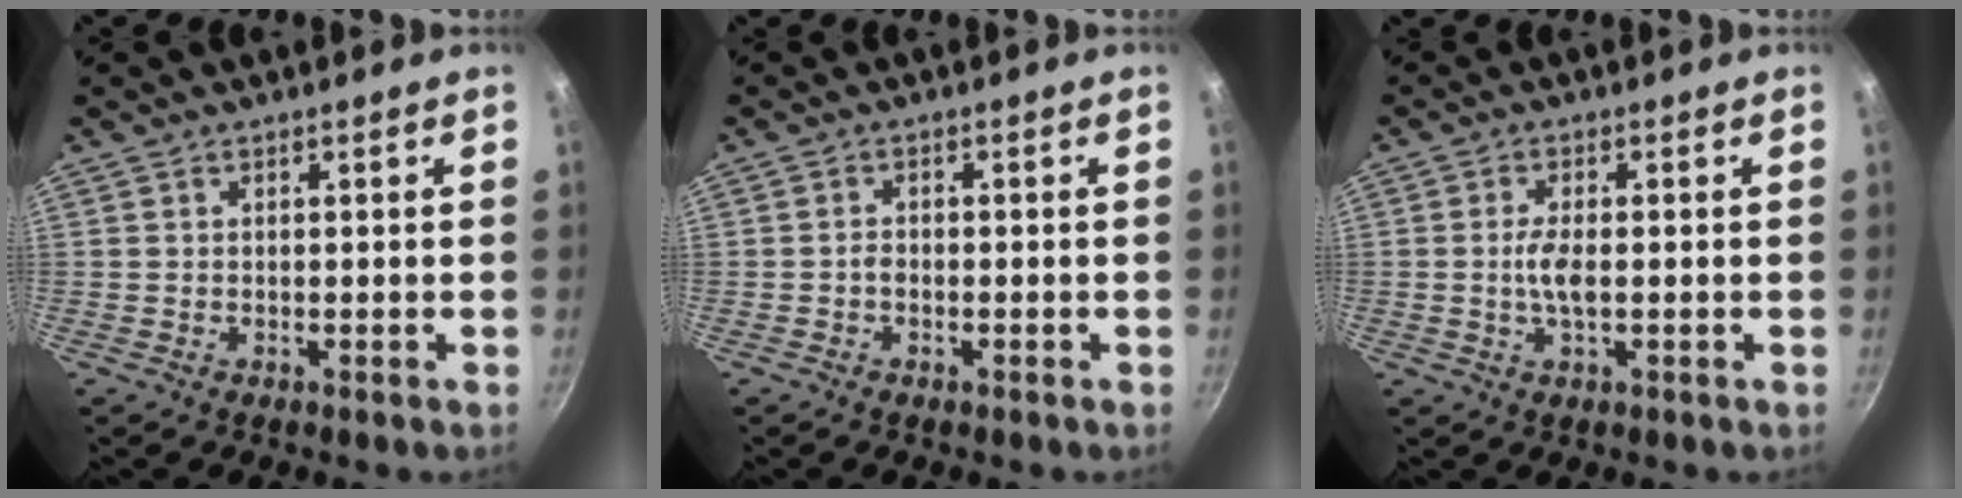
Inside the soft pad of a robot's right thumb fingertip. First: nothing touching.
{"total": 1.4, "force": [-0.6, 0.8, 0.9], "torque": [-0.020, 0.008, -0.014]}
{"total": 3.9, "force": [-0.3, 1.4, 3.7], "torque": [-0.080, 0.000, -0.009]}